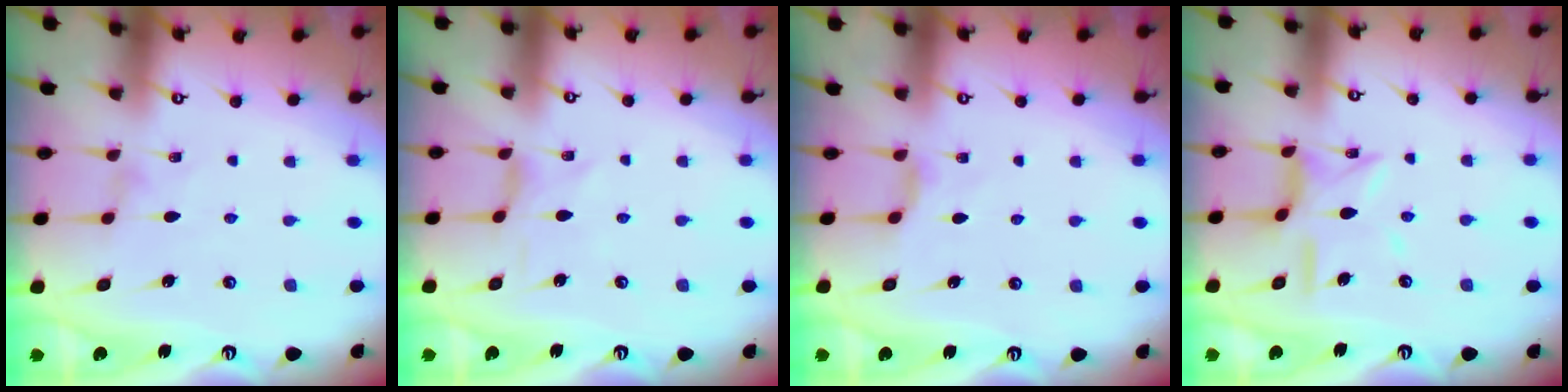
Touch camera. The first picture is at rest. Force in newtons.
{"total": 0.7, "press": 0.7, "slide": 0.2}
{"total": 3.4, "press": 3.3, "slide": 0.5}
{"total": 9.8, "press": 9.8, "slide": 0.8}